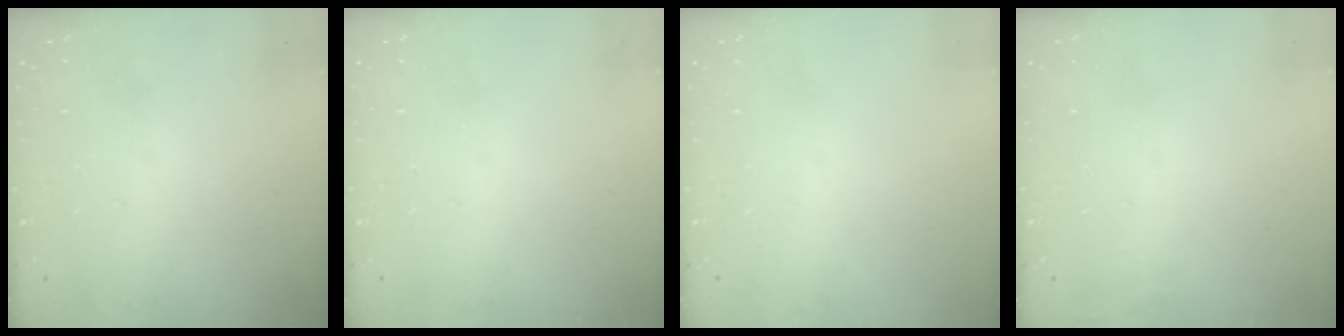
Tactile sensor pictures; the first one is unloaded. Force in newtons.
{"total": 0.0}
{"total": 0.0}
{"total": 2.9, "press": 2.4, "slide": 1.6}